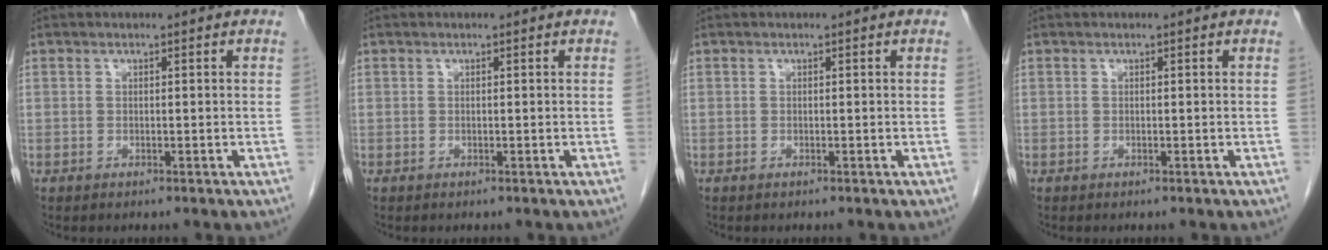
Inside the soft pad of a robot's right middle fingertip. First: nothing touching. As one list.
[{"total": 0.0}, {"total": 0.0}, {"total": 0.0}]